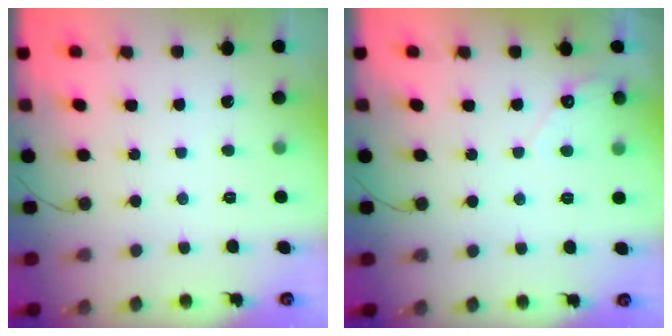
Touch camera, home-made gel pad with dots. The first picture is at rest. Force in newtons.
{"total": 3.6, "press": 3.5, "slide": 0.3}